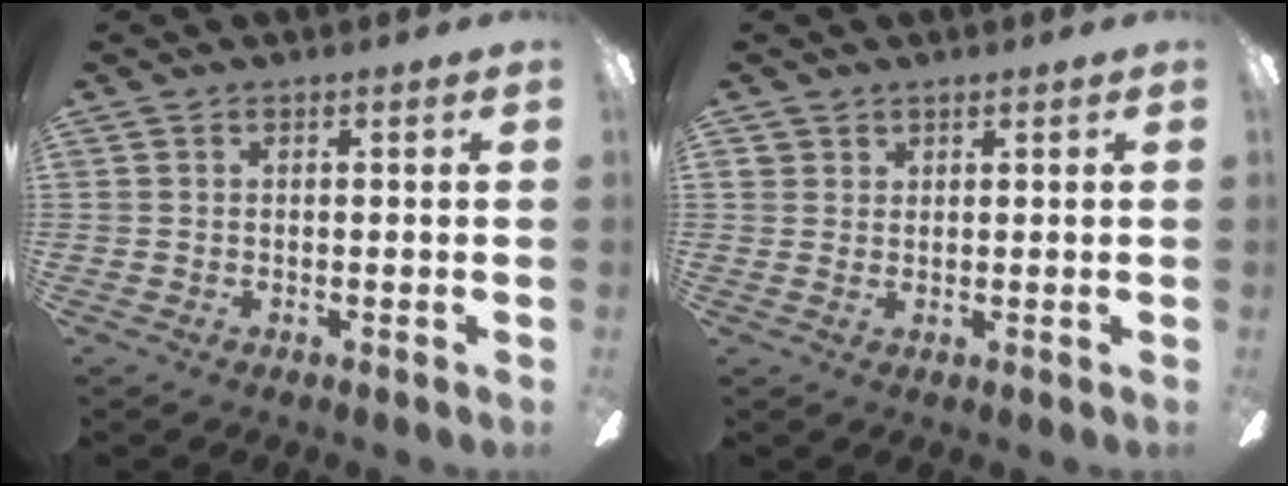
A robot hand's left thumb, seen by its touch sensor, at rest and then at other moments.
{"total": 1.4, "force": [1.1, 0.9, 0.2], "torque": [-0.006, 0.001, 0.021]}